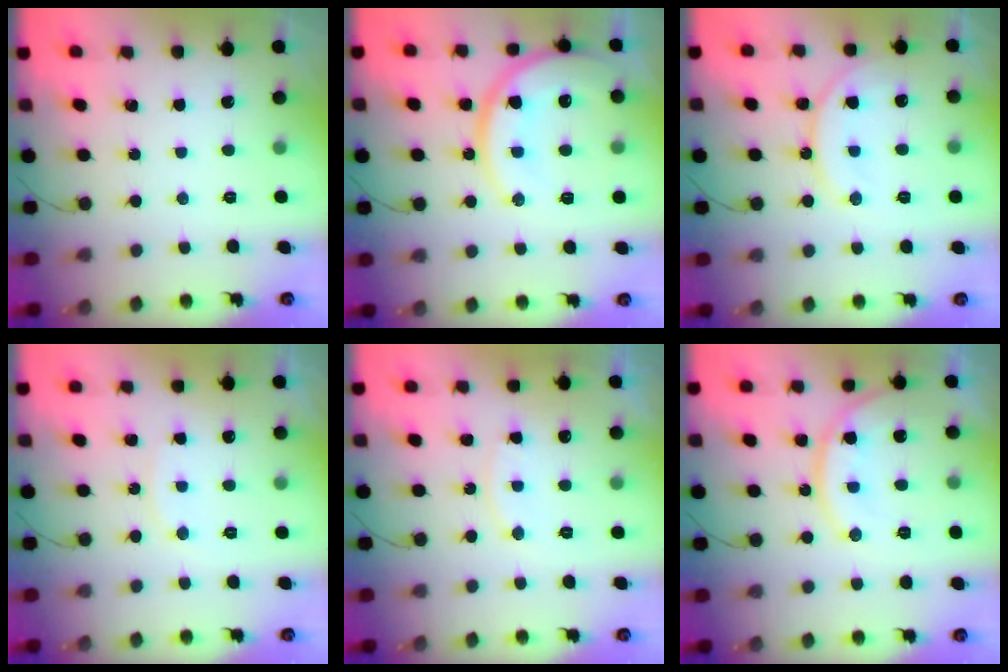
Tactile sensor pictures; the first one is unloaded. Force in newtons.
{"total": 16.2, "press": 16.2, "slide": 1.3}
{"total": 13.8, "press": 13.7, "slide": 1.6}
{"total": 6.6, "press": 6.6, "slide": 0.3}
{"total": 7.9, "press": 7.9, "slide": 0.1}
{"total": 14.6, "press": 14.6, "slide": 1.0}